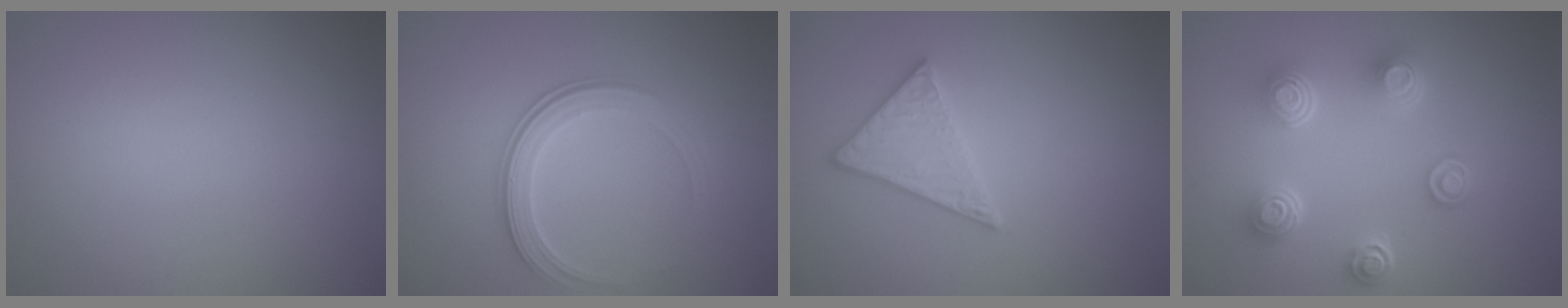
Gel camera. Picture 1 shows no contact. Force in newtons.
{"total": 3.3, "press": 2.8, "slide": 1.8}
{"total": 2.8, "press": 2.7, "slide": 0.7}
{"total": 5.0, "press": 3.7, "slide": 3.3}